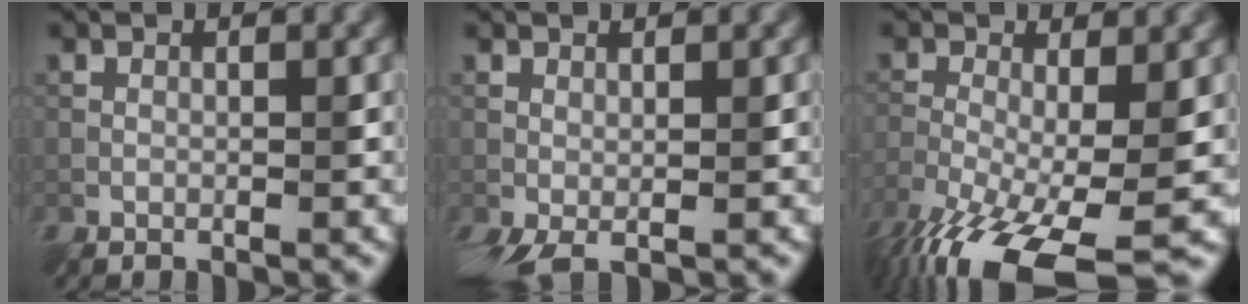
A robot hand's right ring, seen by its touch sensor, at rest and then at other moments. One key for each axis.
{"total": 2.8, "fx": -0.6, "fy": 1.0, "fz": 2.5, "tx": -0.052, "ty": -0.005, "tz": -0.013}
{"total": 12.5, "fx": -6.7, "fy": 4.2, "fz": 9.6, "tx": -0.190, "ty": -0.037, "tz": -0.109}